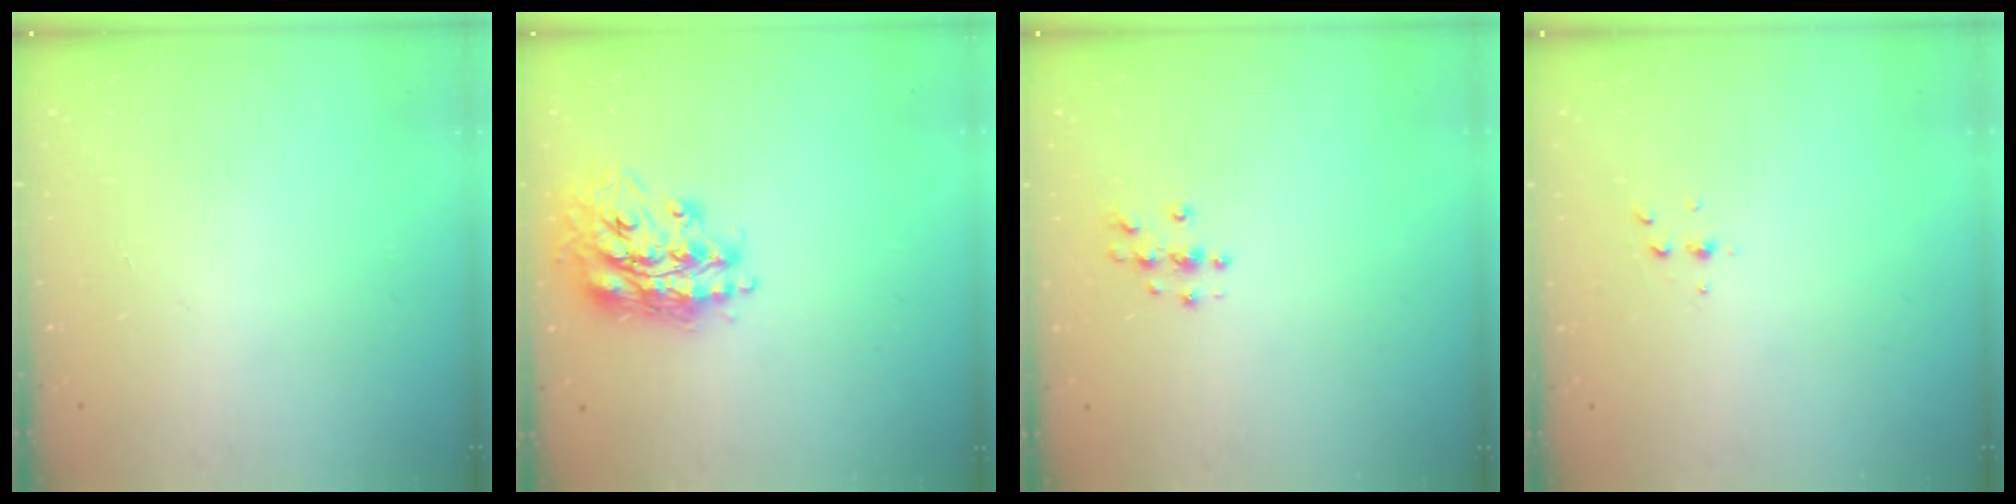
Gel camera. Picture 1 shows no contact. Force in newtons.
{"total": 17.5, "press": 17.5, "slide": 1.2}
{"total": 3.6, "press": 3.6, "slide": 0.4}
{"total": 2.5, "press": 2.4, "slide": 0.2}